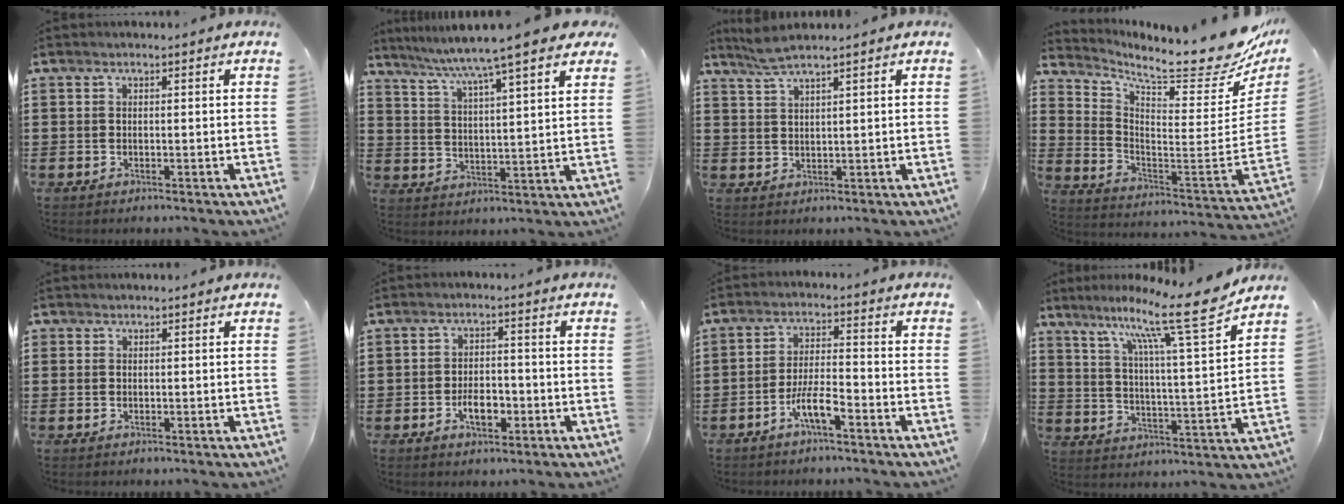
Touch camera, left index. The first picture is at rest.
{"total": 7.3, "force": [6.0, -0.3, 4.2], "torque": [-0.104, -0.029, 0.096]}
{"total": 3.6, "force": [2.8, 0.0, 2.3], "torque": [-0.051, -0.001, 0.051]}
{"total": 10.2, "force": [8.8, 0.2, 5.0], "torque": [-0.098, -0.096, 0.139]}
{"total": 0.6, "force": [0.1, 0.6, 0.1], "torque": [-0.003, 0.005, 0.002]}
{"total": 4.3, "force": [-1.7, 2.2, 3.3], "torque": [-0.051, 0.002, -0.032]}
{"total": 5.7, "force": [-3.4, 1.0, 4.4], "torque": [-0.100, -0.001, -0.069]}
{"total": 13.1, "force": [10.1, -0.1, 8.3], "torque": [-0.158, -0.059, 0.158]}